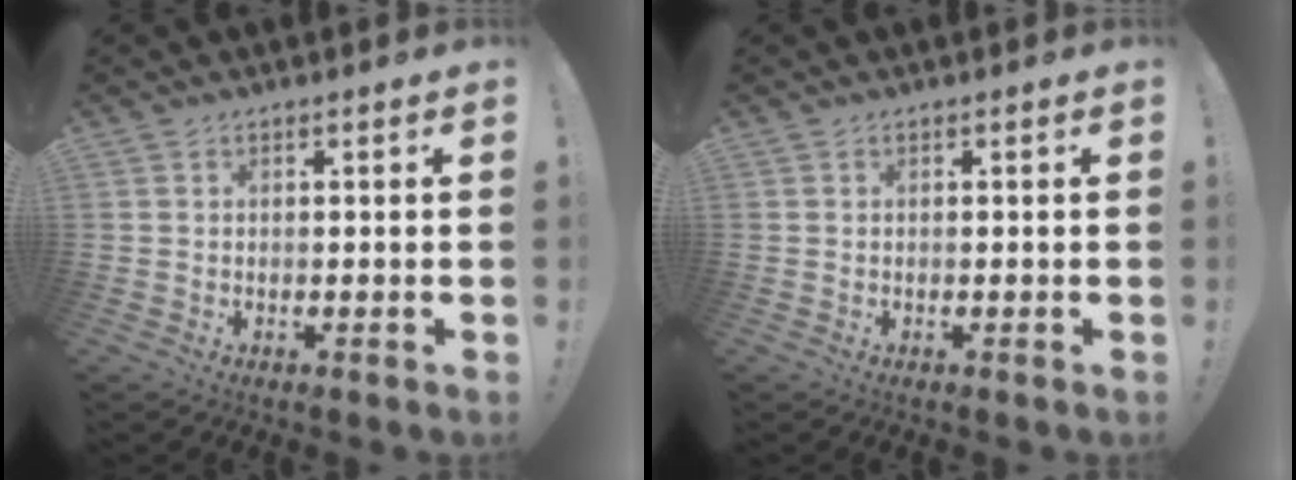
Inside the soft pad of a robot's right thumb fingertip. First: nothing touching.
{"total": 0.0}